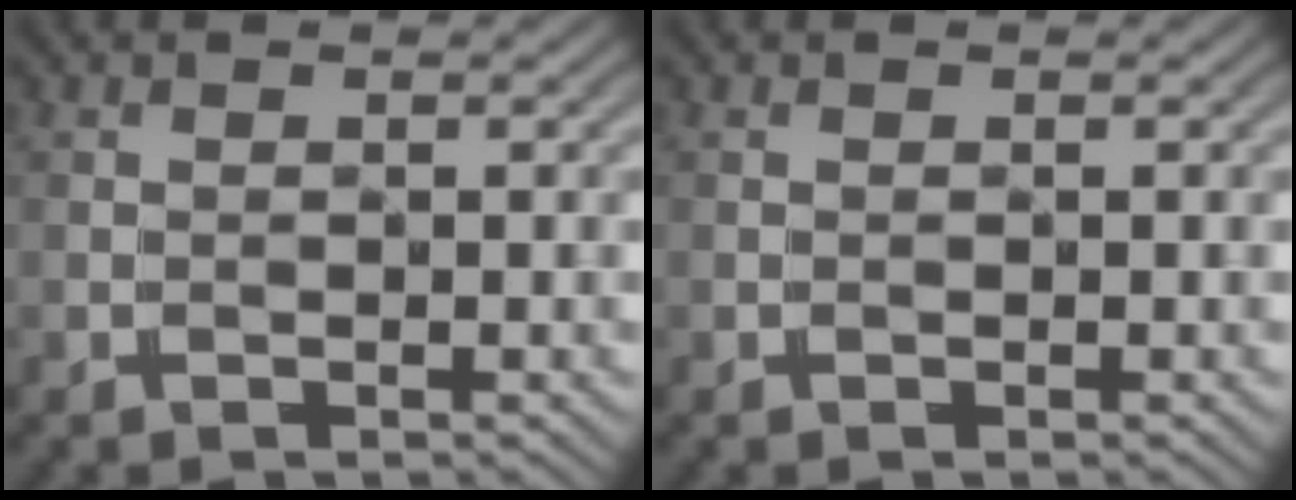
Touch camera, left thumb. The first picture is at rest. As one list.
[{"total": 0.0}]